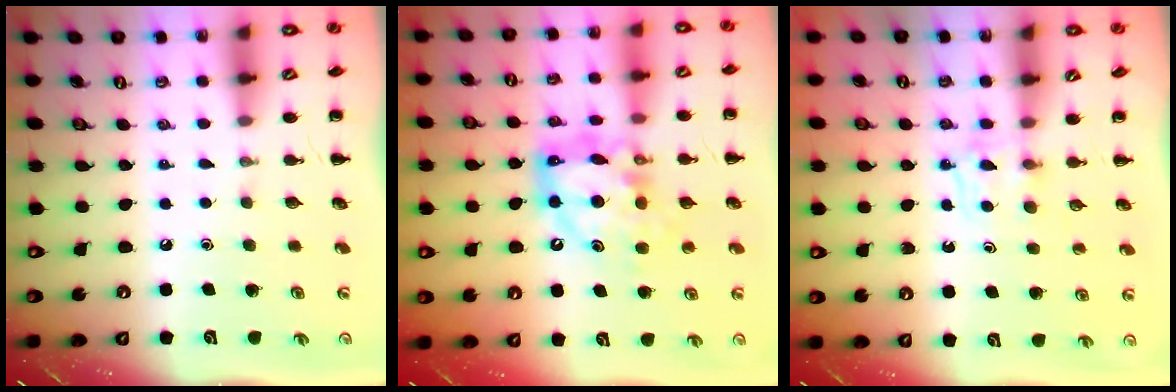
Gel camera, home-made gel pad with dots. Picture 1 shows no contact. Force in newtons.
{"total": 12.6, "press": 12.0, "slide": 3.8}
{"total": 4.1, "press": 3.9, "slide": 1.4}